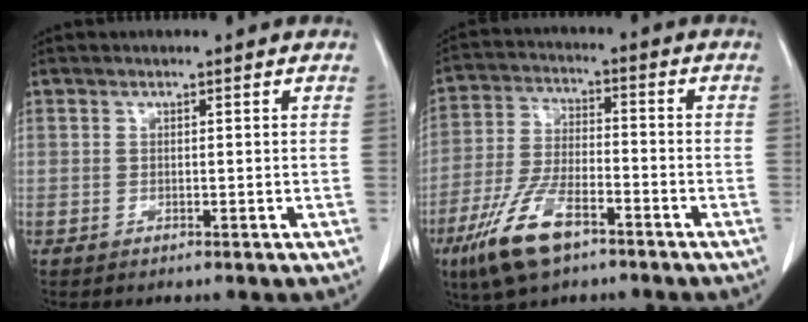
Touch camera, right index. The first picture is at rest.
{"total": 11.4, "force": [-6.9, 4.0, 8.2], "torque": [-0.174, -0.010, -0.127]}